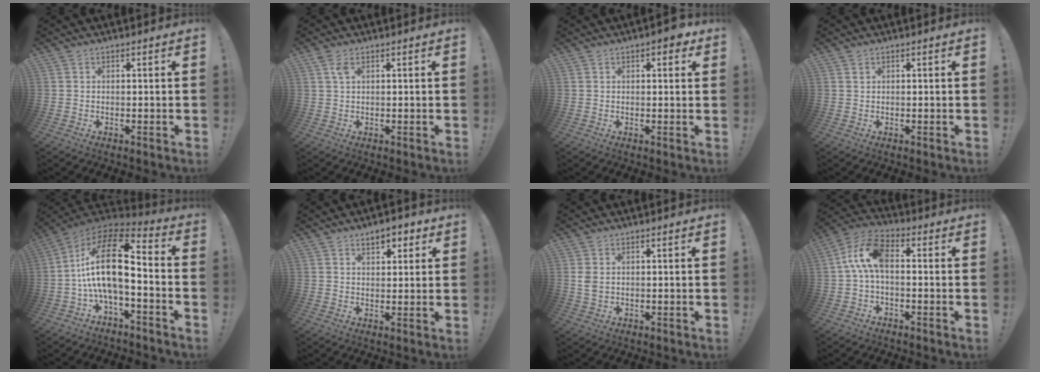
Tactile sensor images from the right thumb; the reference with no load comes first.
{"total": 2.7, "force": [1.3, 1.2, 2.0], "torque": [-0.040, 0.001, 0.022]}
{"total": 3.0, "force": [1.4, 1.4, 2.2], "torque": [-0.020, -0.004, 0.020]}
{"total": 0.6, "force": [0.4, 0.4, 0.1], "torque": [0.005, -0.002, 0.008]}
{"total": 19.4, "force": [0.3, 8.2, 17.6], "torque": [-0.316, 0.003, 0.003]}
{"total": 4.9, "force": [2.9, 2.8, 2.9], "torque": [-0.031, -0.008, 0.048]}
{"total": 2.6, "force": [0.8, 1.6, 1.8], "torque": [-0.031, 0.003, 0.014]}
{"total": 10.3, "force": [0.4, 5.2, 8.9], "torque": [-0.181, 0.008, 0.009]}